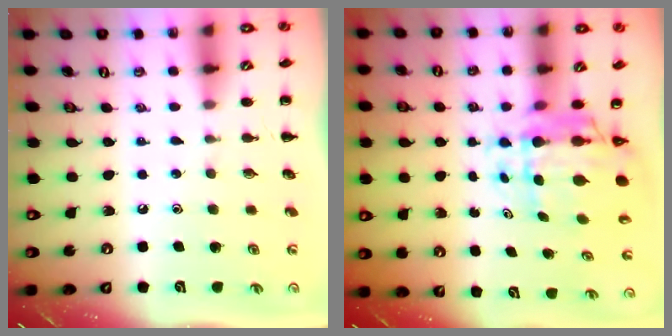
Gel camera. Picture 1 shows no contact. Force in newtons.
{"total": 7.5, "press": 6.9, "slide": 2.9}